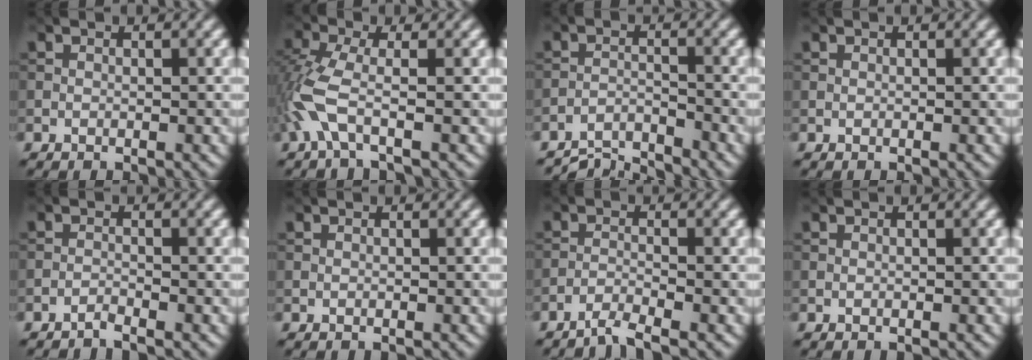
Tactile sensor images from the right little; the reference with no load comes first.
{"total": 4.2, "force": [-1.5, 1.3, 3.7], "torque": [-0.103, 0.000, -0.042]}
{"total": 4.3, "force": [-4.2, 0.5, 0.9], "torque": [-0.016, -0.004, -0.083]}
{"total": 0.0}
{"total": 0.9, "force": [-0.8, 0.0, 0.3], "torque": [-0.003, 0.005, -0.022]}
{"total": 0.0}
{"total": 2.0, "force": [-1.7, 0.1, 1.1], "torque": [-0.017, 0.000, -0.044]}
{"total": 0.0}